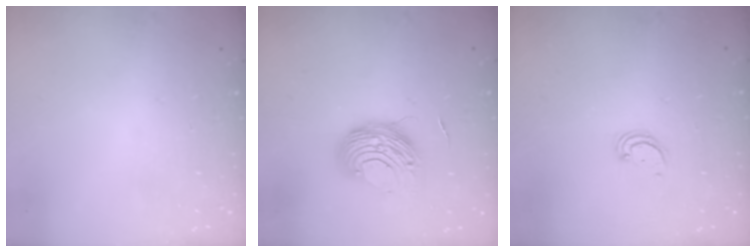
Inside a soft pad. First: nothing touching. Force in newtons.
{"total": 9.7, "press": 9.6, "slide": 0.6}
{"total": 2.2, "press": 2.2, "slide": 0.2}